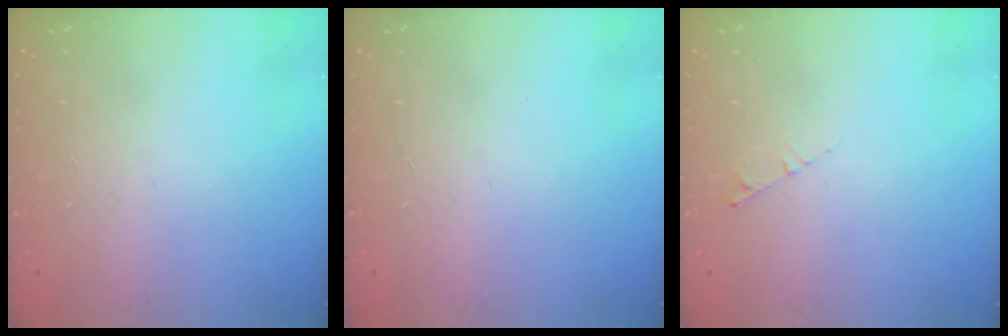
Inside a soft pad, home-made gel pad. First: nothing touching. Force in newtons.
{"total": 0.0}
{"total": 2.7, "press": 2.6, "slide": 0.3}